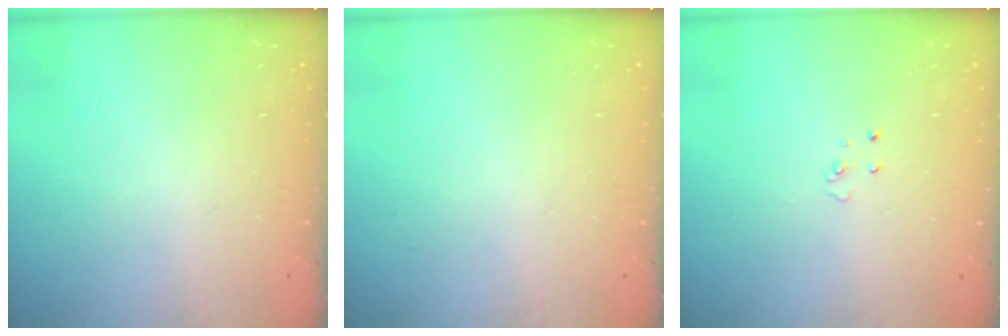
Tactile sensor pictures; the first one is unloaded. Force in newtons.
{"total": 0.0}
{"total": 2.9, "press": 2.9, "slide": 0.2}